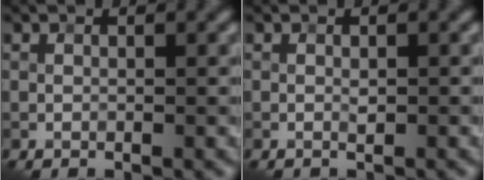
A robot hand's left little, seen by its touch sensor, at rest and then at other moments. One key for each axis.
{"total": 0.6, "fx": -0.2, "fy": 0.3, "fz": 0.4, "tx": -0.008, "ty": -0.001, "tz": -0.002}